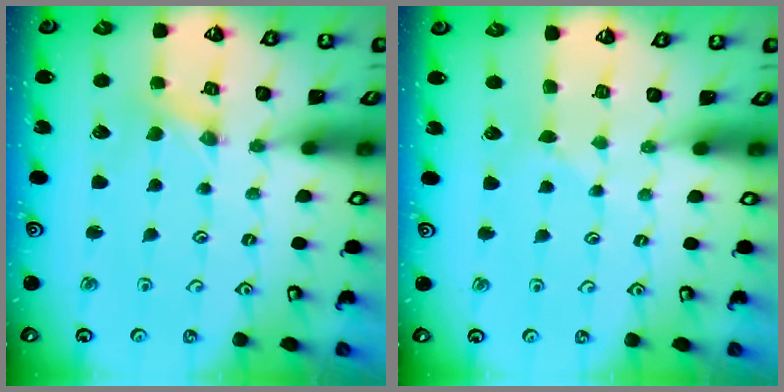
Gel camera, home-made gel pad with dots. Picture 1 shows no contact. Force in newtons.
{"total": 2.5, "press": 2.5, "slide": 0.4}